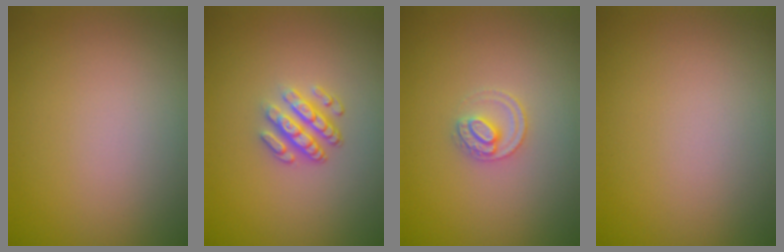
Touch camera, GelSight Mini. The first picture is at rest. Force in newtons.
{"total": 3.3, "press": 2.5, "slide": 2.2}
{"total": 2.1, "press": 2.1, "slide": 0.2}
{"total": 0.0}